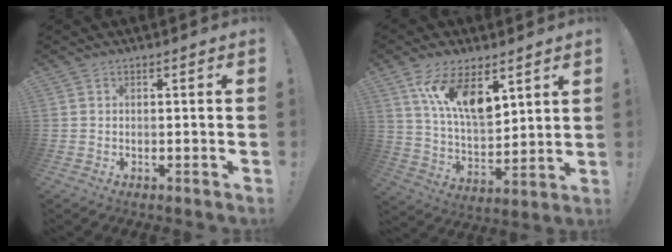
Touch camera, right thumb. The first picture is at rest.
{"total": 14.4, "force": [8.3, 6.6, 9.7], "torque": [-0.171, -0.042, 0.154]}